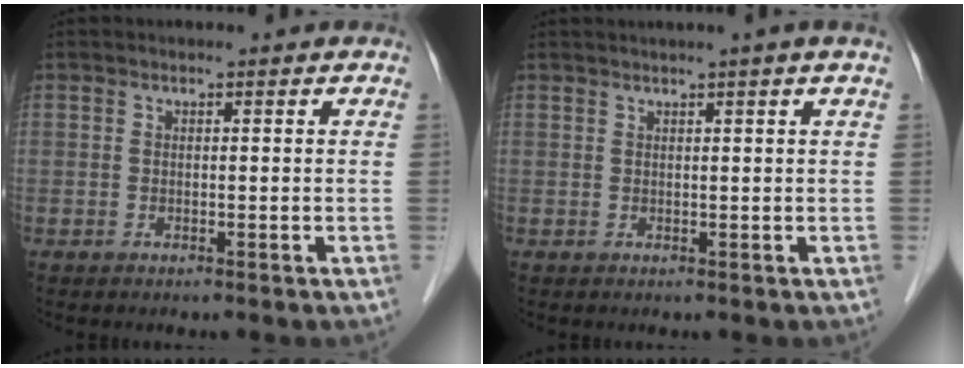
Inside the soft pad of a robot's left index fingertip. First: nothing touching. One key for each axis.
{"total": 2.0, "fx": 1.4, "fy": -0.8, "fz": 1.1, "tx": -0.017, "ty": 0.001, "tz": 0.028}